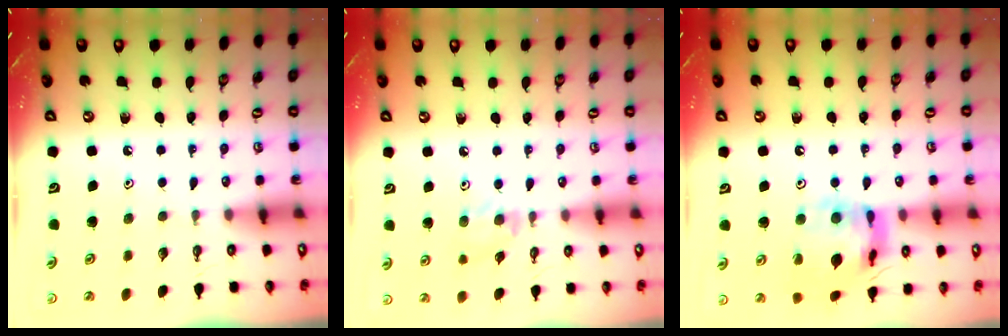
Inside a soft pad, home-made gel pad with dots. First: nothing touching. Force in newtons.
{"total": 6.4, "press": 6.4, "slide": 0.8}
{"total": 15.0, "press": 14.9, "slide": 1.4}